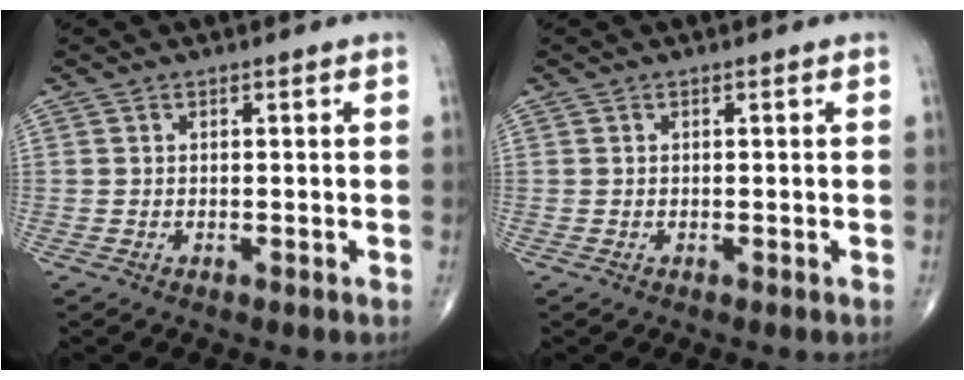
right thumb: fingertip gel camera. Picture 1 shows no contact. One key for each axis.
{"total": 0.0}